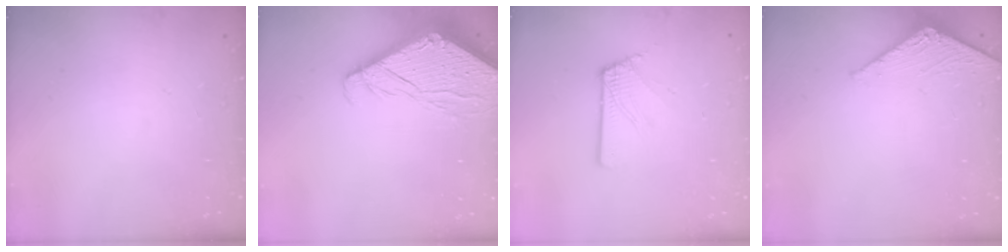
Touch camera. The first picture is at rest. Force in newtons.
{"total": 5.8, "press": 5.8, "slide": 0.7}
{"total": 3.2, "press": 3.2, "slide": 0.4}
{"total": 2.4, "press": 2.4, "slide": 0.2}